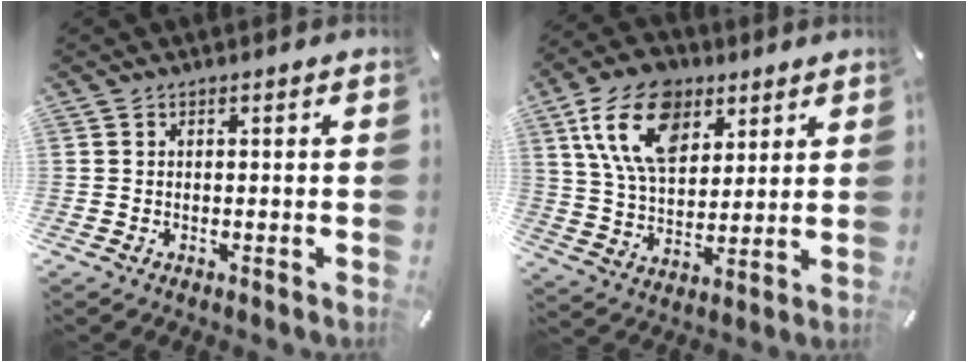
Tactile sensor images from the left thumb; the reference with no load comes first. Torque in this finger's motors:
{"motor_torque": [0.76, 0.49, 1.45, -1.32, 0.55]}